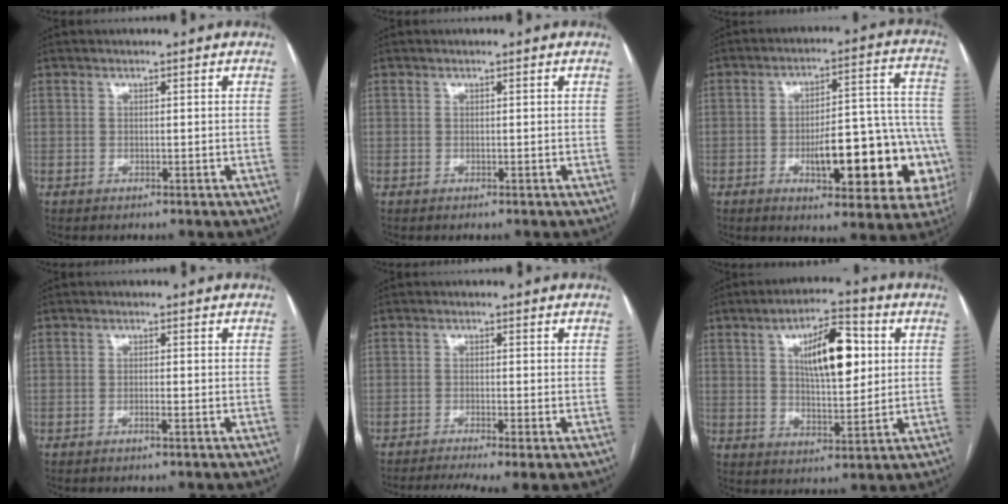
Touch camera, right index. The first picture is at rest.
{"total": 0.0}
{"total": 19.6, "force": [-5.8, 5.8, 17.8], "torque": [-0.149, 0.040, -0.061]}
{"total": 1.0, "force": [-0.5, 0.0, 0.9], "torque": [-0.017, 0.000, -0.009]}
{"total": 7.7, "force": [-5.5, 0.5, 5.4], "torque": [-0.086, -0.007, -0.088]}
{"total": 11.5, "force": [3.1, 3.8, 10.4], "torque": [-0.170, 0.014, 0.052]}